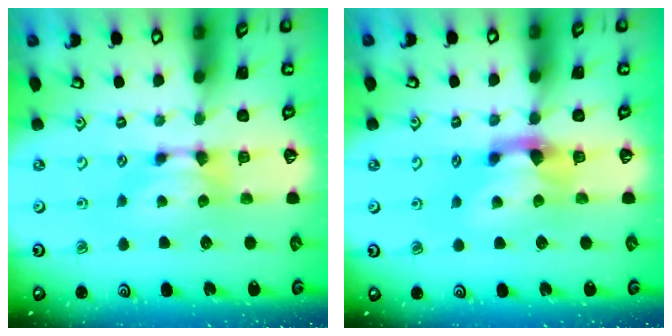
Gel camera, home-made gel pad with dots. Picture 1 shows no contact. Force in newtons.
{"total": 2.4, "press": 2.0, "slide": 1.3}